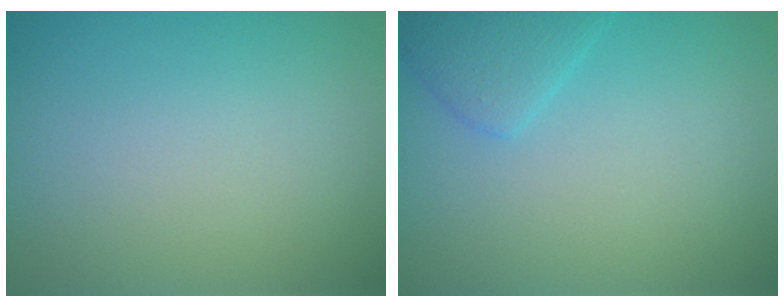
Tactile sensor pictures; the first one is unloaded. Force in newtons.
{"total": 2.2, "press": 2.2, "slide": 0.2}